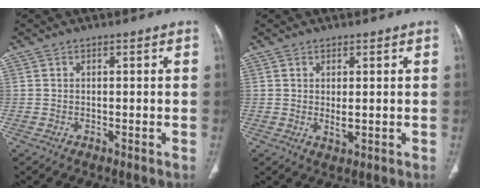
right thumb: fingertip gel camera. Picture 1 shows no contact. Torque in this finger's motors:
{"motor_torque": [-0.36, -0.48, -0.23, 0.07, 0.00]}